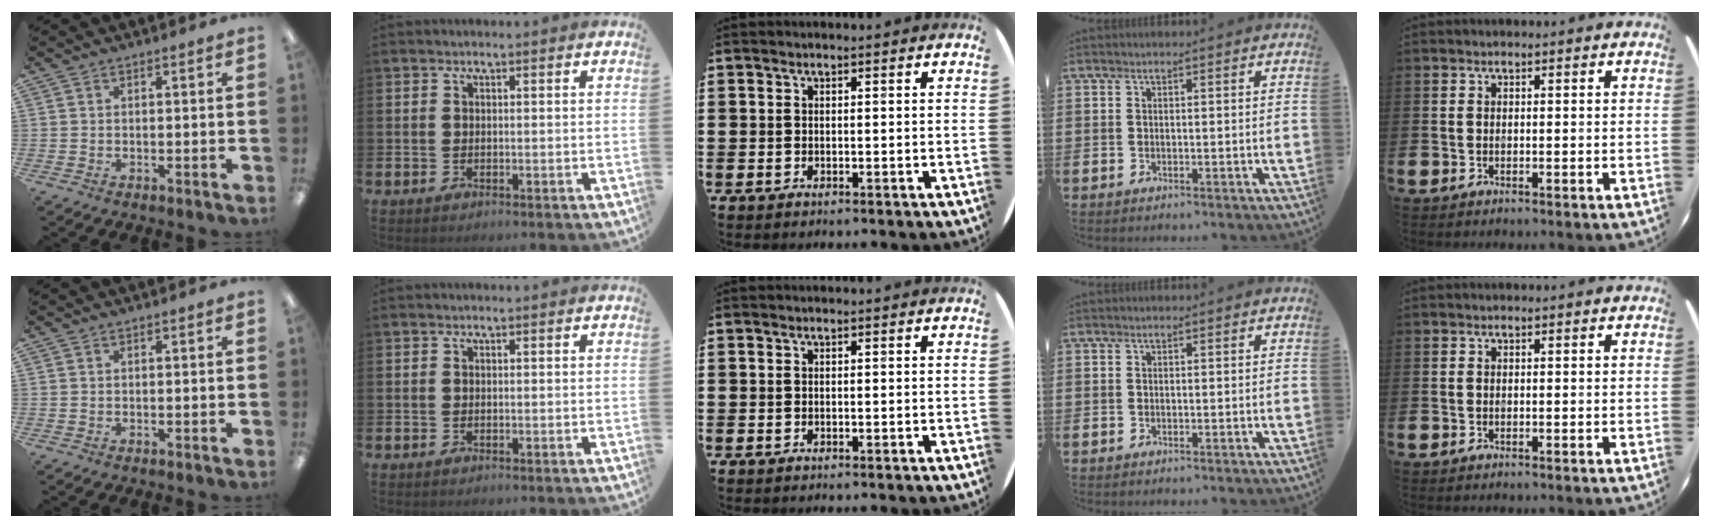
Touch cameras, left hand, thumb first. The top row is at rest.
{}